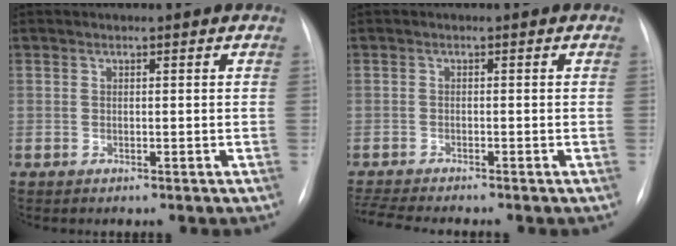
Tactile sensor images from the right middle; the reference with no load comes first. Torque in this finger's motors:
{"motor_torque": [0.34, -0.41, 0.02, 0.02]}